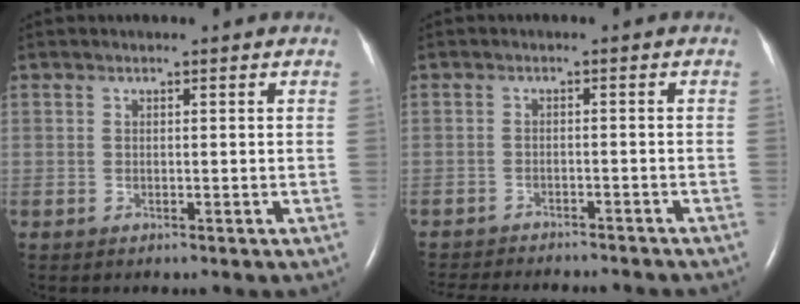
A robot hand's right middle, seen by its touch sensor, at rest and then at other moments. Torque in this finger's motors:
{"motor_torque": [0.34, -0.55, 0.37, 0.12]}